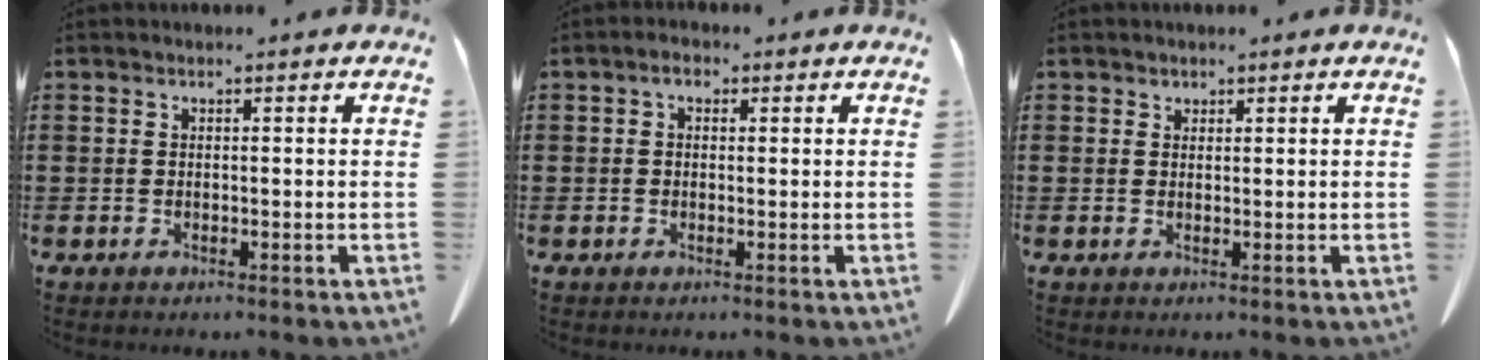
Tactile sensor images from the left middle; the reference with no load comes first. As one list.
[{"total": 1.8, "force": [0.3, 1.1, 1.4], "torque": [-0.031, 0.007, 0.005]}, {"total": 1.0, "force": [0.8, 0.5, 0.0], "torque": [-0.002, 0.000, 0.017]}]